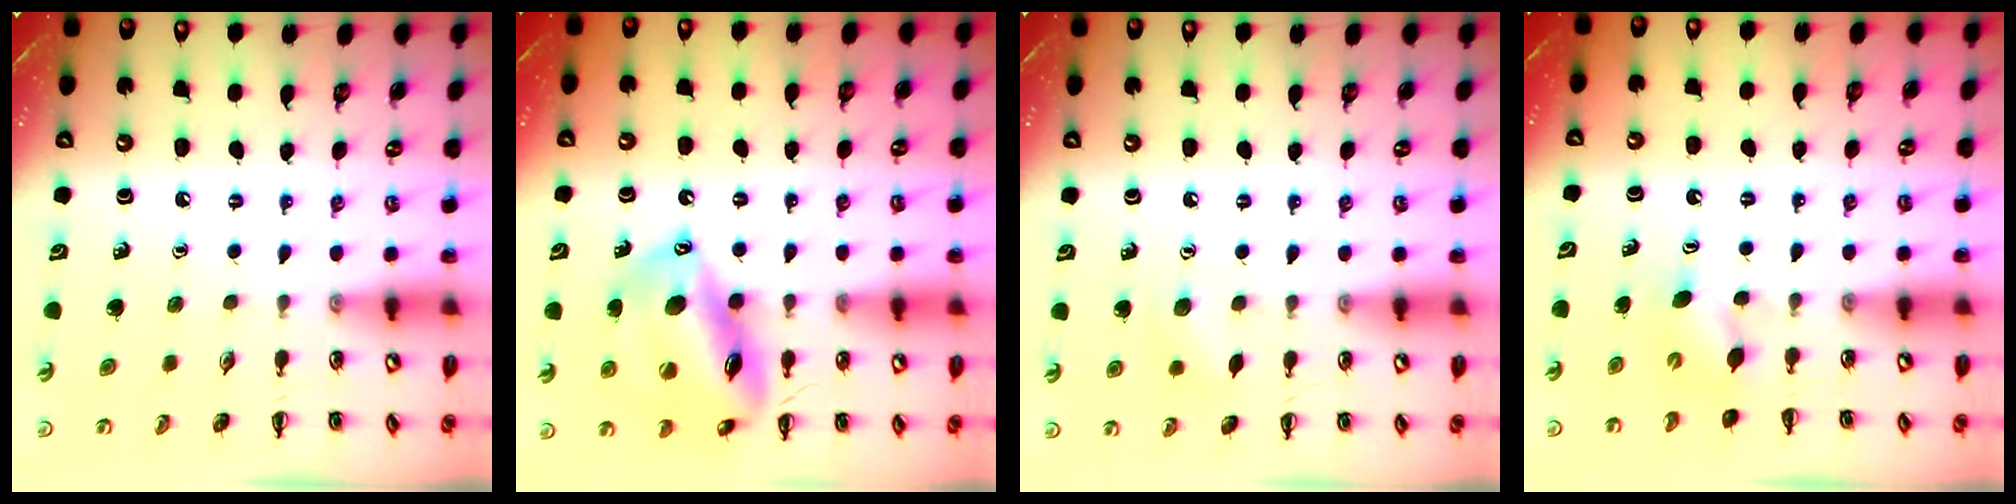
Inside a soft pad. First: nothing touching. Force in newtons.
{"total": 16.9, "press": 16.5, "slide": 4.0}
{"total": 6.8, "press": 6.7, "slide": 1.2}
{"total": 3.5, "press": 3.4, "slide": 1.0}